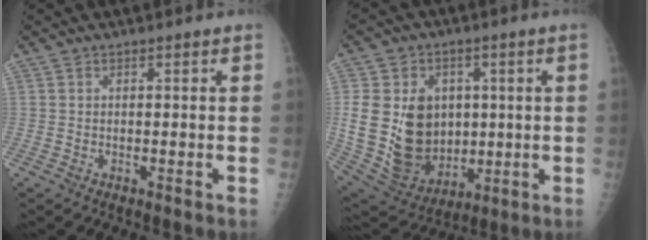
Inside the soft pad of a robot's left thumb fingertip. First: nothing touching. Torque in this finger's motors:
{"motor_torque": [0.49, 0.69, 1.79, -0.04, 0.49]}